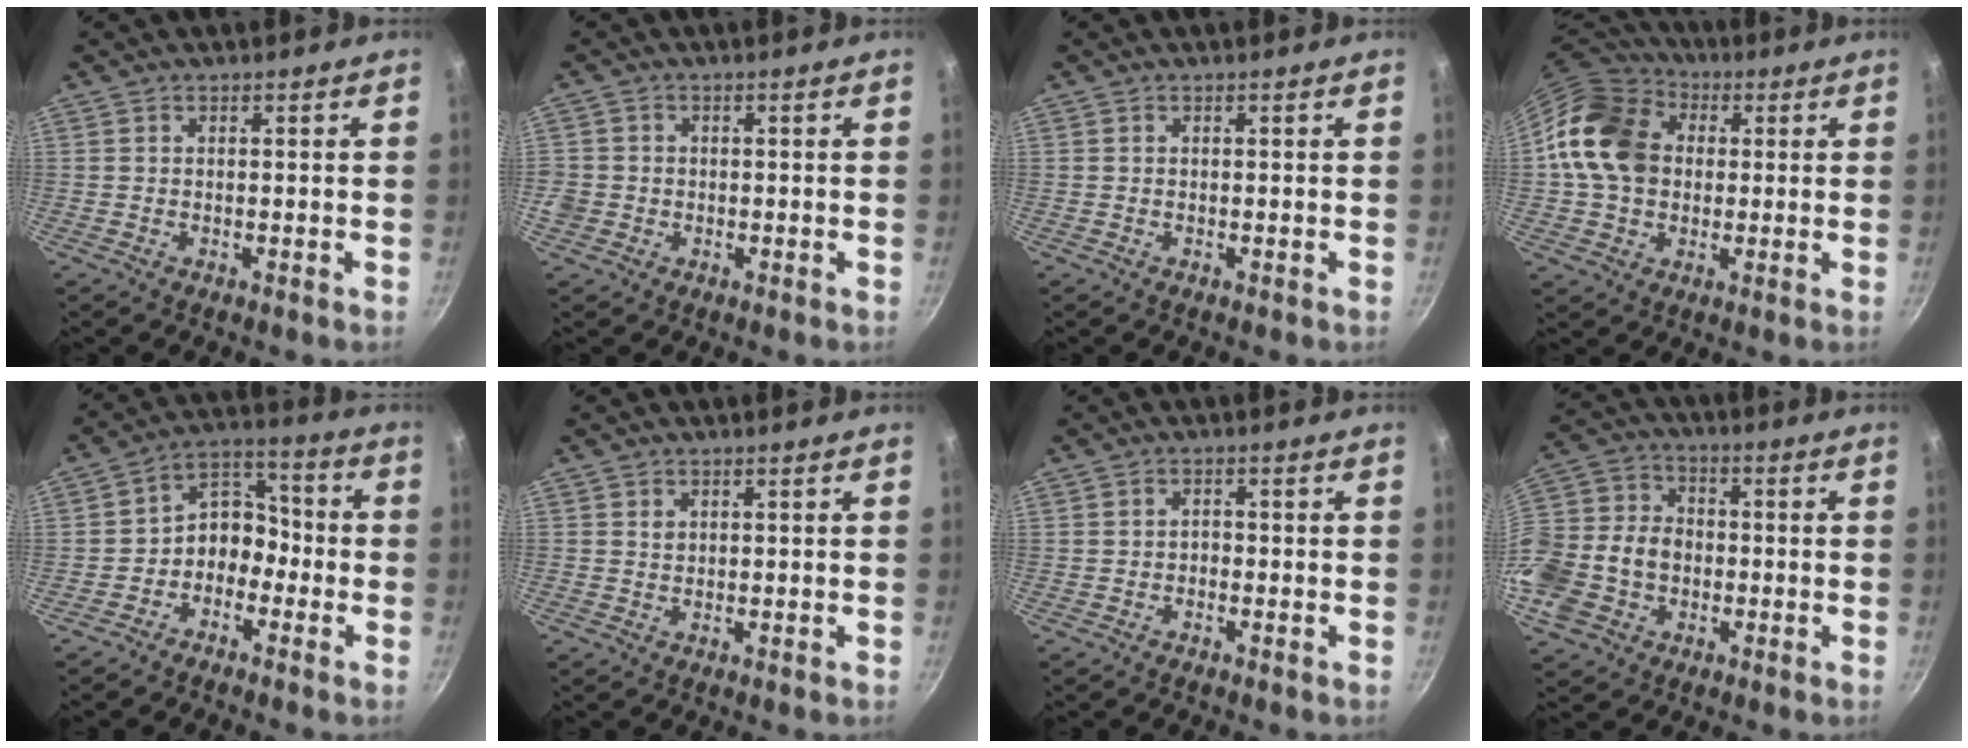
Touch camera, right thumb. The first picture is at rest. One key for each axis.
{"total": 3.5, "fx": -0.8, "fy": 3.2, "fz": 1.0, "tx": -0.017, "ty": 0.007, "tz": -0.015}
{"total": 0.0}
{"total": 16.2, "fx": 1.9, "fy": 12.8, "fz": 9.7, "tx": -0.158, "ty": 0.024, "tz": 0.021}
{"total": 8.1, "fx": -2.8, "fy": 6.3, "fz": 4.3, "tx": -0.023, "ty": 0.057, "tz": -0.064}
{"total": 0.9, "fx": 0.4, "fy": 0.8, "fz": 0.3, "tx": -0.002, "ty": -0.001, "tz": 0.005}
{"total": 1.1, "fx": -0.7, "fy": 0.6, "fz": 0.5, "tx": -0.007, "ty": 0.006, "tz": -0.014}
{"total": 17.6, "fx": -4.4, "fy": 13.9, "fz": 9.8, "tx": -0.208, "ty": 0.044, "tz": -0.086}